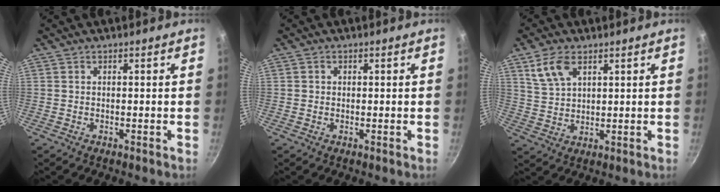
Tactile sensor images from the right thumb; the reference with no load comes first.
{"total": 1.0, "force": [0.1, 0.9, 0.2], "torque": [0.001, 0.000, -0.002]}
{"total": 6.9, "force": [3.7, 3.8, 4.4], "torque": [-0.078, -0.010, 0.077]}